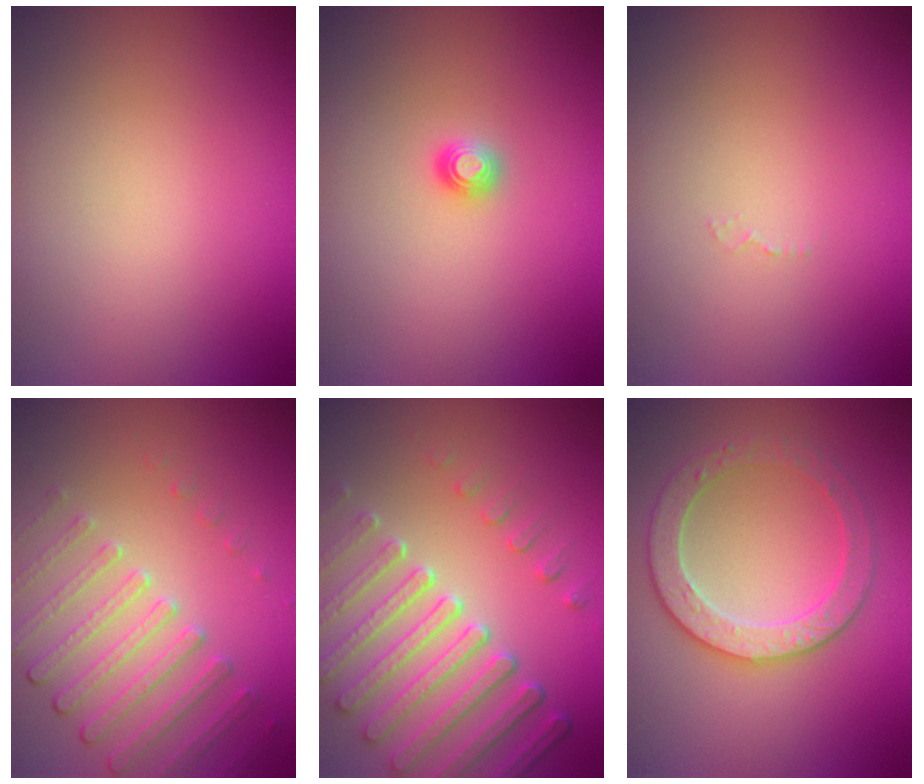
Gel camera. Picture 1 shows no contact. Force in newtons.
{"total": 1.1, "press": 1.1, "slide": 0.1}
{"total": 0.5, "press": 0.5, "slide": 0.1}
{"total": 3.0, "press": 2.7, "slide": 1.3}
{"total": 6.3, "press": 5.2, "slide": 3.6}
{"total": 3.8, "press": 3.7, "slide": 1.2}